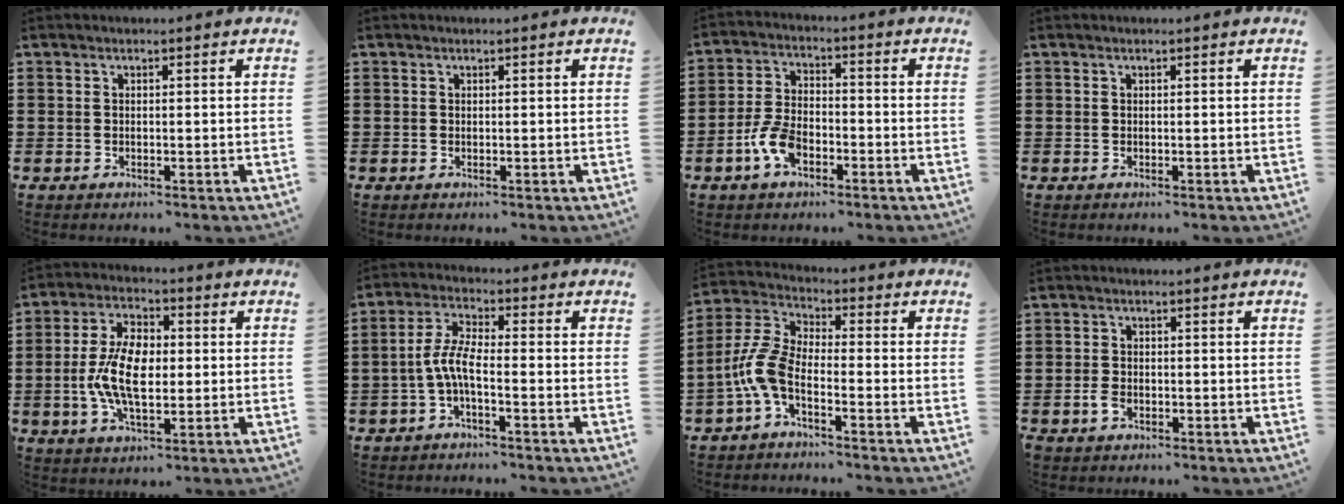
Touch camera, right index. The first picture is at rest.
{"total": 0.0}
{"total": 6.3, "force": [-3.0, 3.2, 4.6], "torque": [-0.109, 0.000, -0.061]}
{"total": 0.0}
{"total": 8.7, "force": [-0.8, 4.6, 7.4], "torque": [-0.167, 0.003, -0.022]}
{"total": 5.3, "force": [-1.9, 1.3, 4.8], "torque": [-0.122, -0.009, -0.045]}
{"total": 7.0, "force": [-3.5, 2.6, 5.4], "torque": [-0.155, -0.019, -0.075]}
{"total": 2.1, "force": [-1.2, 1.2, 1.3], "torque": [-0.041, -0.006, -0.028]}